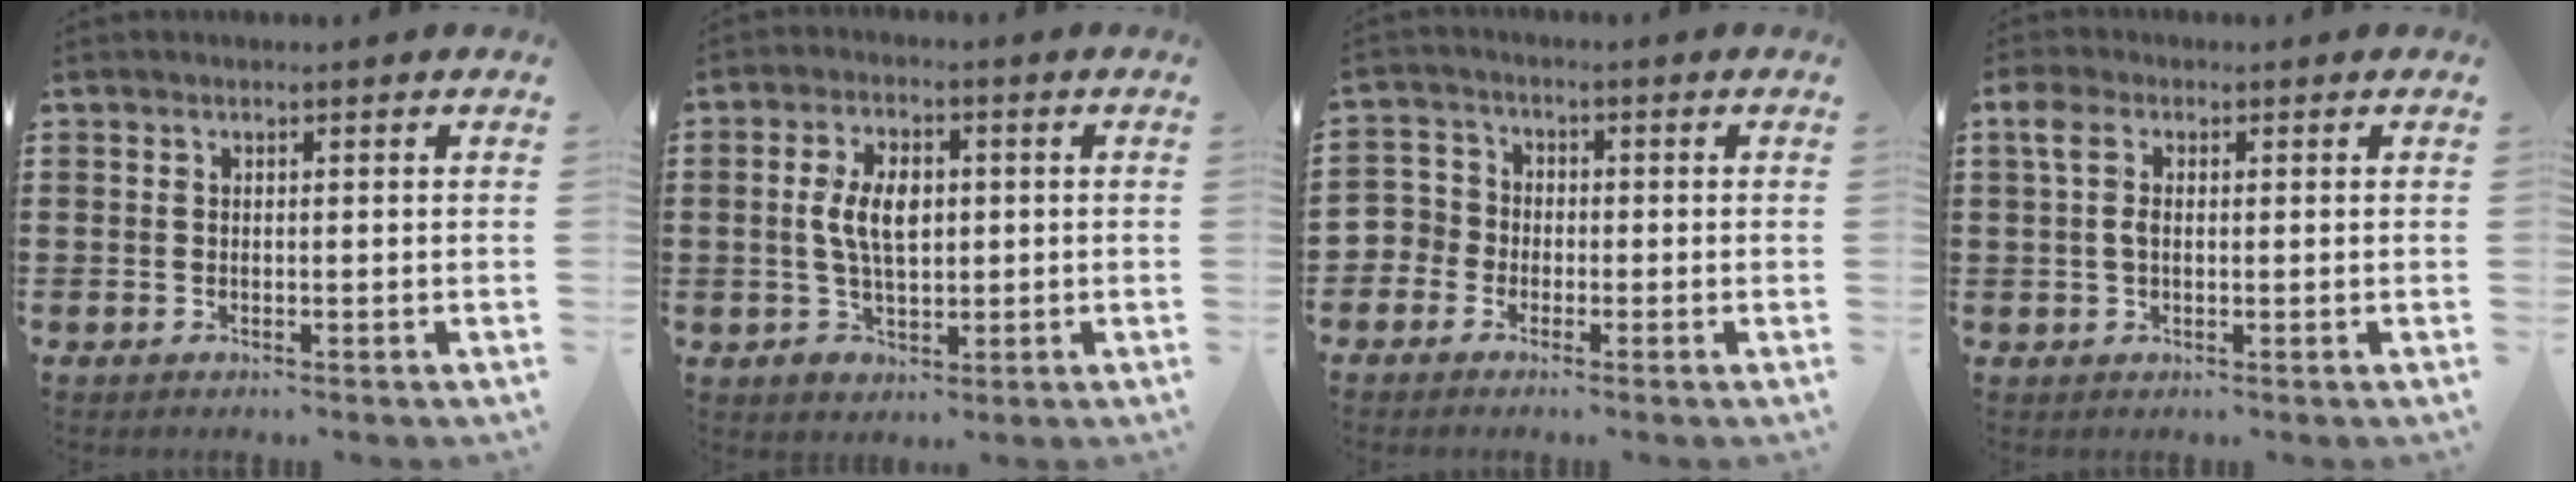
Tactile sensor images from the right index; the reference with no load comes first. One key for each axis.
{"total": 7.1, "fx": 0.4, "fy": 4.5, "fz": 5.5, "tx": -0.119, "ty": 0.007, "tz": 0.001}
{"total": 3.1, "fx": -1.5, "fy": 2.7, "fz": 0.4, "tx": -0.027, "ty": 0.003, "tz": -0.037}
{"total": 3.3, "fx": 0.5, "fy": 2.0, "fz": 2.5, "tx": -0.064, "ty": 0.009, "tz": 0.004}